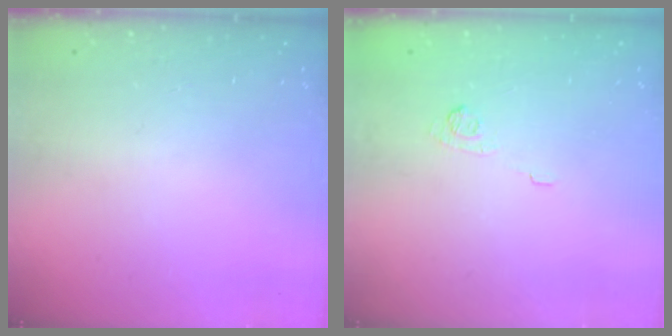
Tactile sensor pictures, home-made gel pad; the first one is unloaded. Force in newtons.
{"total": 6.7, "press": 6.5, "slide": 1.5}